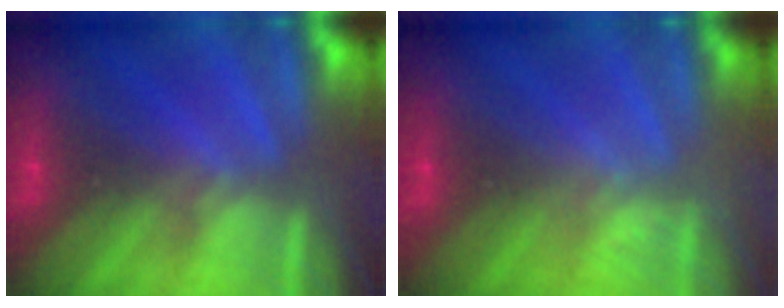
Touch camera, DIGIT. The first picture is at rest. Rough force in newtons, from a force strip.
{"total": 1.6}